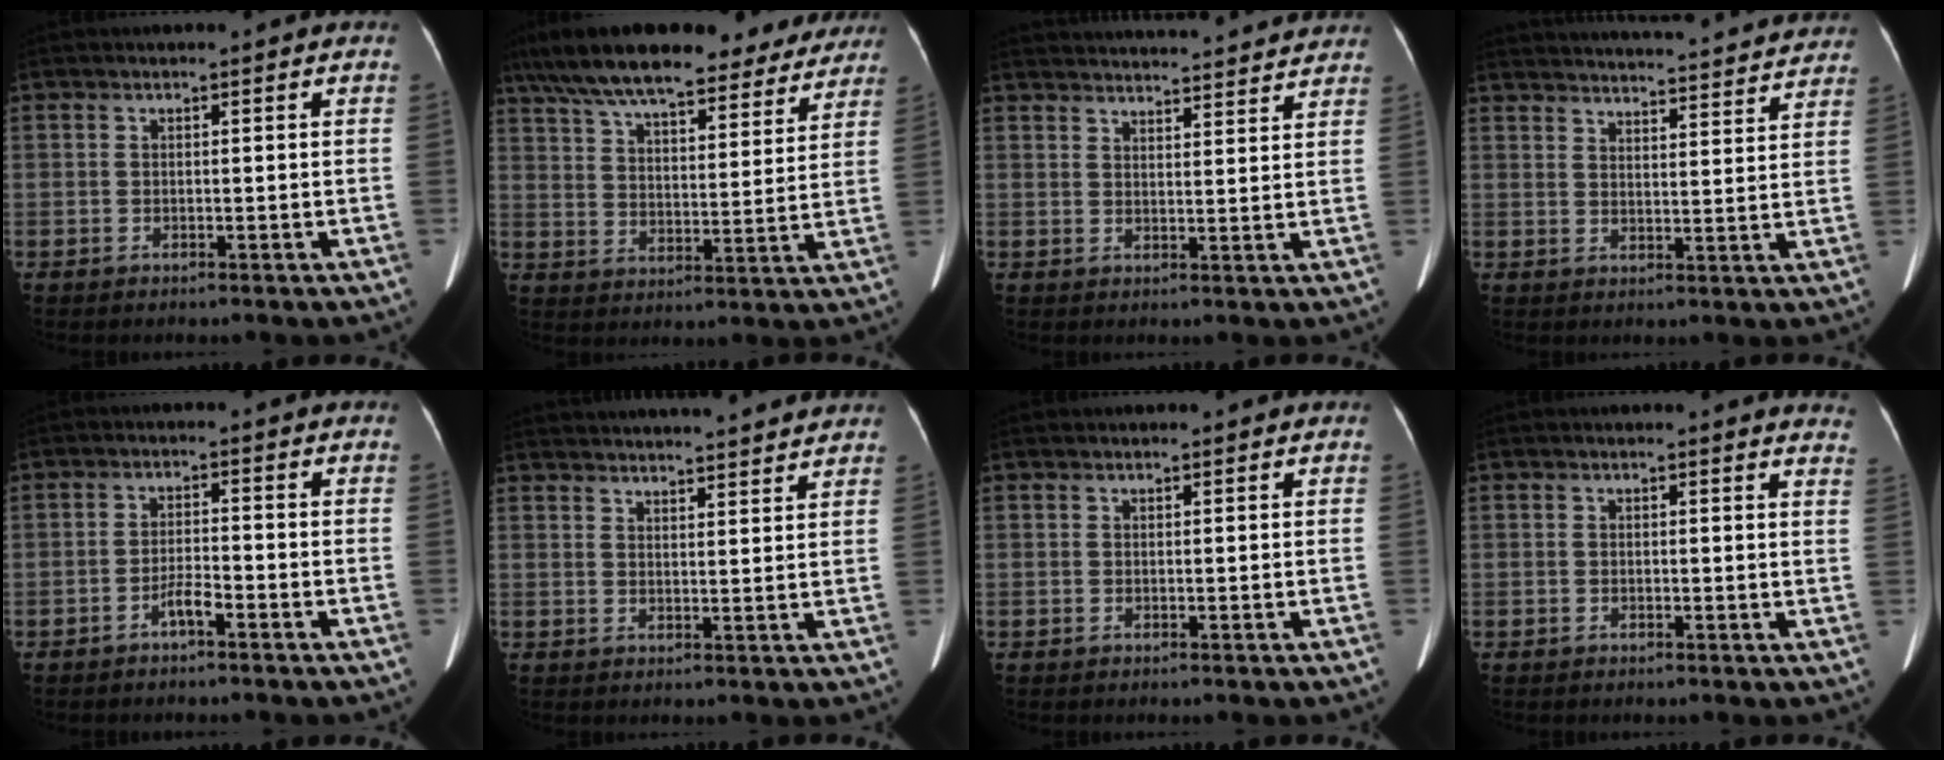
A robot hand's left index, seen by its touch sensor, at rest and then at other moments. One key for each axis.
{"total": 25.9, "fx": 21.5, "fy": 7.2, "fz": 12.5, "tx": -0.210, "ty": 0.030, "tz": 0.297}
{"total": 22.4, "fx": 21.2, "fy": 3.2, "fz": 6.4, "tx": -0.098, "ty": -0.002, "tz": 0.270}
{"total": 29.2, "fx": 27.7, "fy": 4.3, "fz": 8.3, "tx": -0.139, "ty": -0.034, "tz": 0.344}
{"total": 2.5, "fx": -2.0, "fy": 0.0, "fz": 1.4, "tx": -0.026, "ty": -0.007, "tz": -0.035}
{"total": 21.1, "fx": 19.8, "fy": 2.7, "fz": 7.0, "tx": -0.108, "ty": 0.017, "tz": 0.261}
{"total": 1.4, "fx": 1.2, "fy": 0.2, "fz": 0.6, "tx": -0.007, "ty": 0.006, "tz": 0.017}
{"total": 6.0, "fx": 5.8, "fy": 0.6, "fz": 1.0, "tx": 0.014, "ty": -0.034, "tz": 0.029}